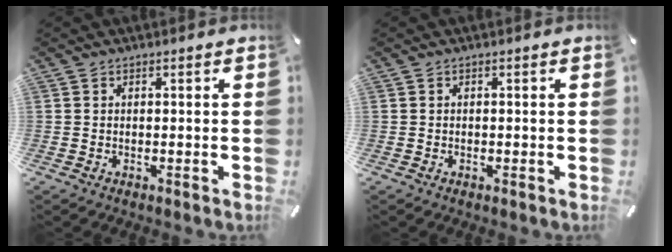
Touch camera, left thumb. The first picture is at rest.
{"total": 0.5, "force": [-0.2, 0.4, 0.3], "torque": [-0.008, 0.000, -0.005]}